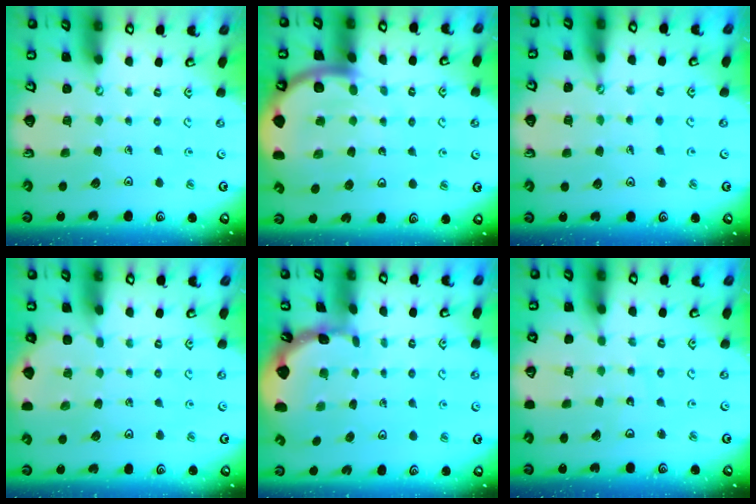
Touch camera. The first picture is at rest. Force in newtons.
{"total": 9.3, "press": 9.2, "slide": 1.2}
{"total": 1.7, "press": 1.7, "slide": 0.1}
{"total": 1.6, "press": 1.5, "slide": 0.2}
{"total": 1.8, "press": 1.8, "slide": 0.2}
{"total": 5.7, "press": 5.6, "slide": 0.7}